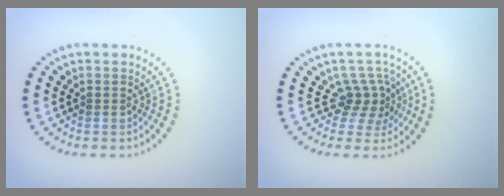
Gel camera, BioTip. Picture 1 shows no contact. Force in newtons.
{"total": 2.7, "press": 1.9, "slide": 1.9}